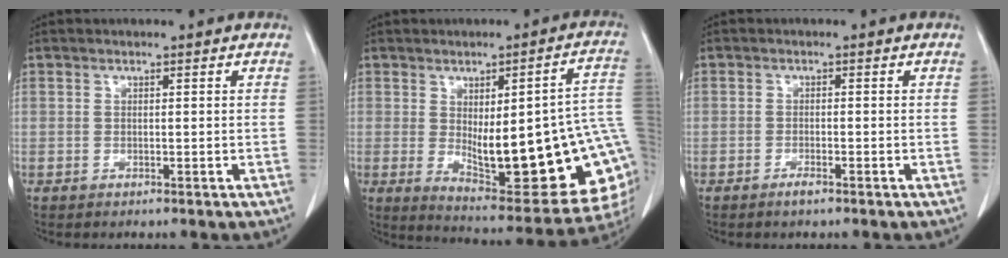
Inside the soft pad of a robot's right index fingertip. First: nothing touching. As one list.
[{"total": 24.9, "force": [-1.5, 6.2, 24.1], "torque": [-0.246, -0.001, 0.001]}, {"total": 1.1, "force": [-0.8, 0.1, 0.8], "torque": [-0.014, 0.000, -0.011]}]